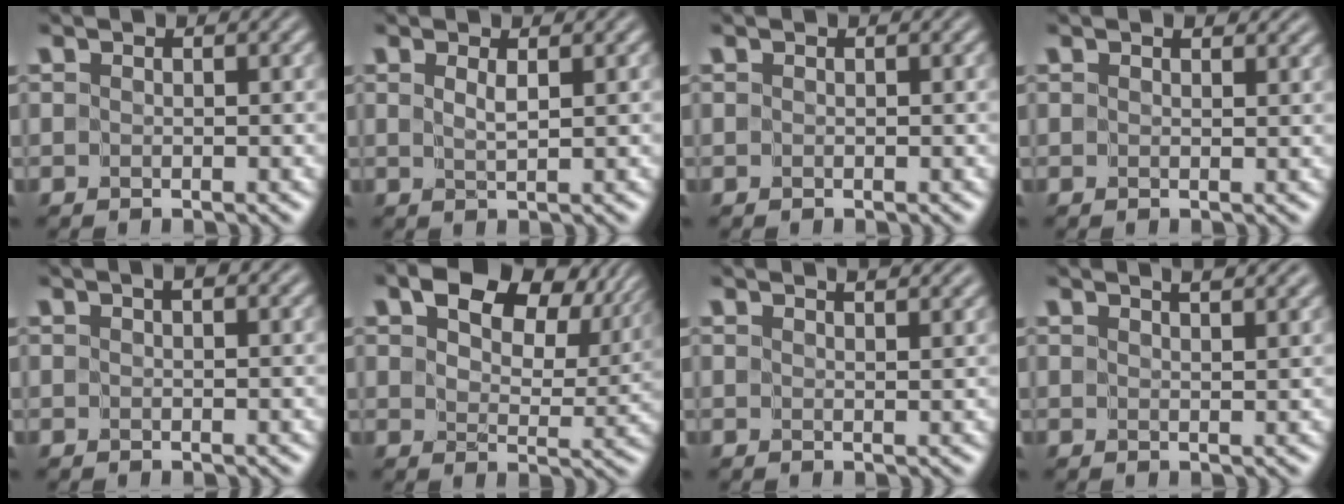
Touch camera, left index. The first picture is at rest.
{"total": 0.6, "force": [0.1, -0.2, 0.5], "torque": [-0.007, 0.001, 0.005]}
{"total": 0.0}
{"total": 1.5, "force": [1.1, 0.6, 0.8], "torque": [-0.008, 0.001, 0.015]}
{"total": 1.4, "force": [0.6, 0.5, 1.1], "torque": [-0.009, 0.002, 0.006]}
{"total": 8.6, "force": [4.9, 4.7, 5.2], "torque": [-0.088, 0.004, 0.087]}
{"total": 3.6, "force": [2.9, 1.1, 1.8], "torque": [-0.006, 0.024, 0.014]}
{"total": 4.5, "force": [3.4, 1.5, 2.6], "torque": [-0.013, 0.029, 0.020]}